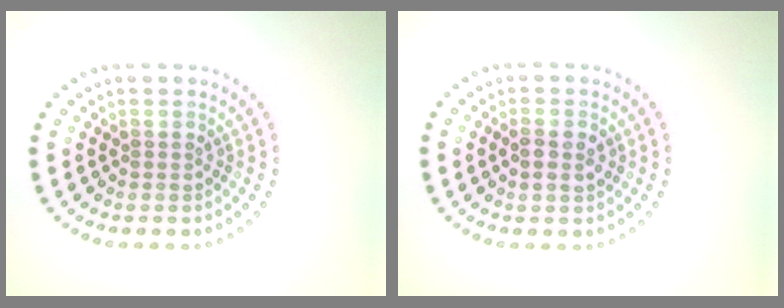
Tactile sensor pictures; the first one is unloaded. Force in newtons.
{"total": 1.9, "press": 1.9, "slide": 0.1}